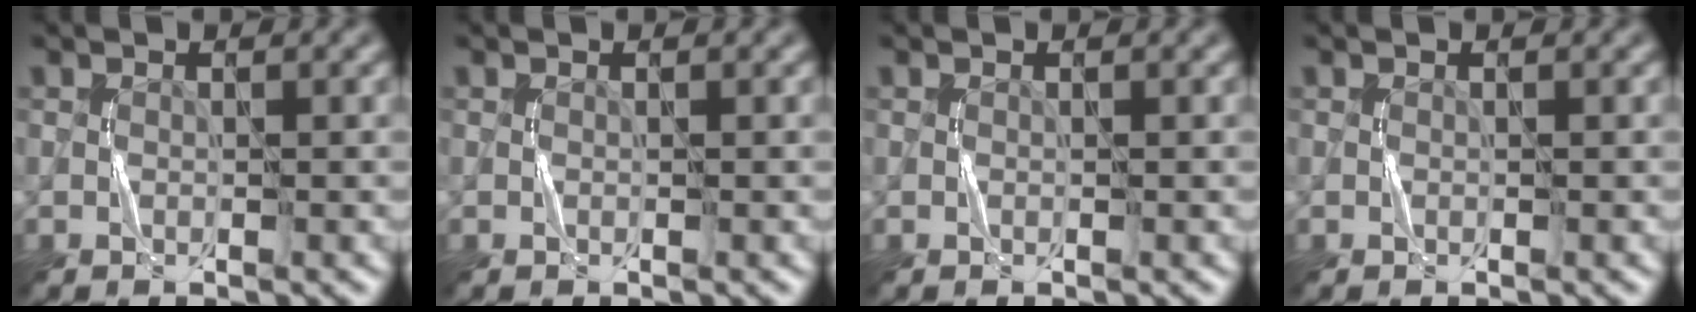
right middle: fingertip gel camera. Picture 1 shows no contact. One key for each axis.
{"total": 0.0}
{"total": 0.0}
{"total": 0.0}